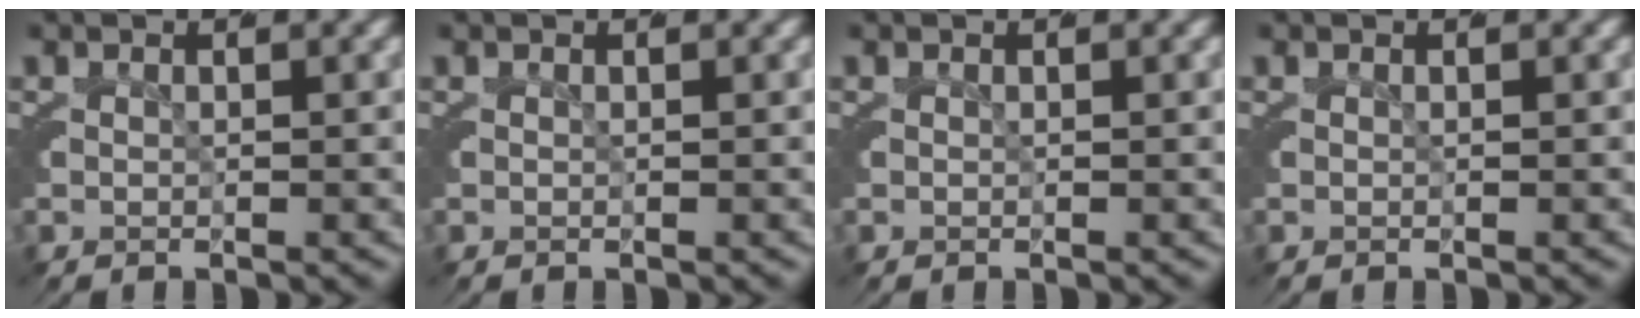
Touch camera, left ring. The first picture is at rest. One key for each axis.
{"total": 0.0}
{"total": 0.0}
{"total": 0.0}